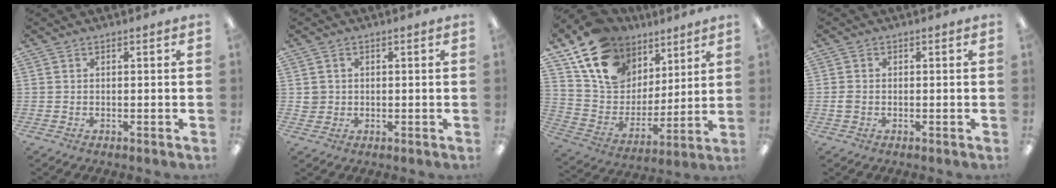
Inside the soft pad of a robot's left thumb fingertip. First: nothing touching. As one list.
[{"total": 2.6, "force": [0.4, 2.6, 0.2], "torque": [-0.010, 0.004, 0.007]}, {"total": 17.6, "force": [11.1, 11.9, 6.7], "torque": [-0.132, -0.060, 0.212]}, {"total": 1.7, "force": [-0.4, 1.3, 1.0], "torque": [-0.017, 0.003, -0.008]}]